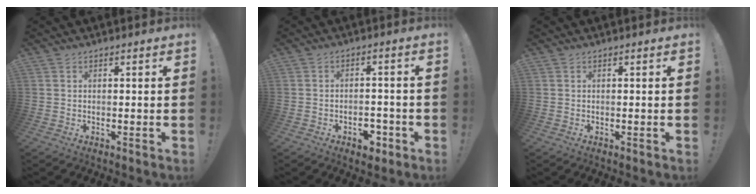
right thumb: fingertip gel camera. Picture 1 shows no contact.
{"total": 5.1, "force": [-2.7, 3.2, 2.9], "torque": [-0.022, 0.014, -0.047]}
{"total": 0.0}